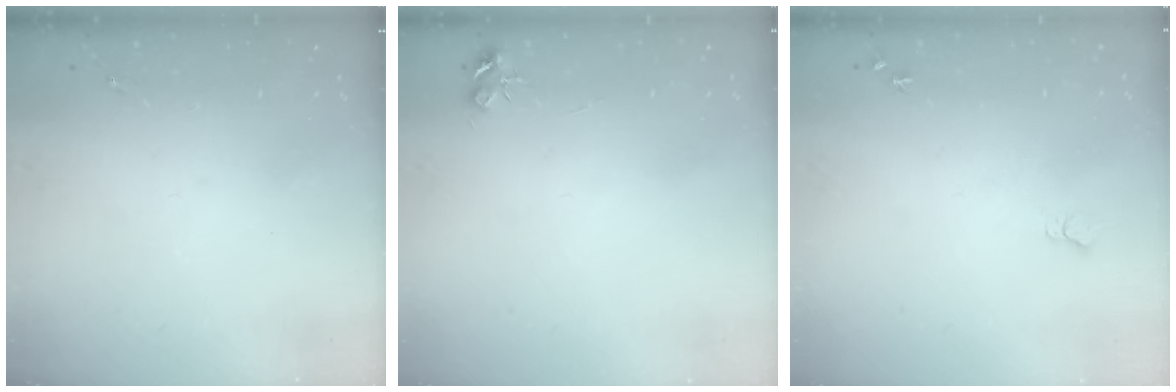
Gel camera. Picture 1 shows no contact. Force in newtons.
{"total": 5.3, "press": 5.3, "slide": 0.7}
{"total": 4.6, "press": 4.6, "slide": 0.6}